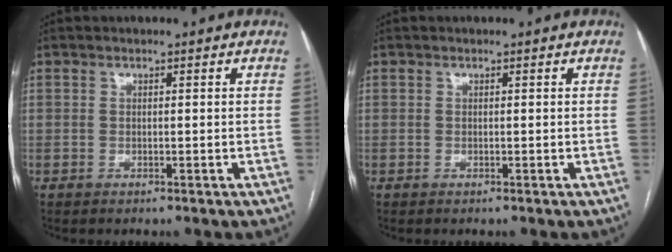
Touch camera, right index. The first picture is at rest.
{"total": 0.0}